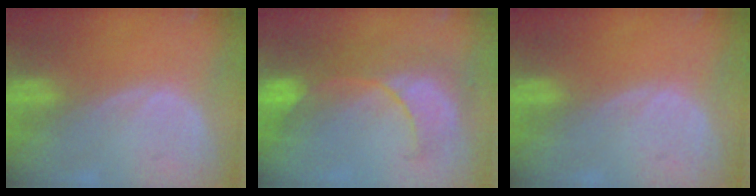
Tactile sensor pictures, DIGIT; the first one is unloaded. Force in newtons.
{"total": 8.5, "press": 8.4, "slide": 1.7}
{"total": 0.0}